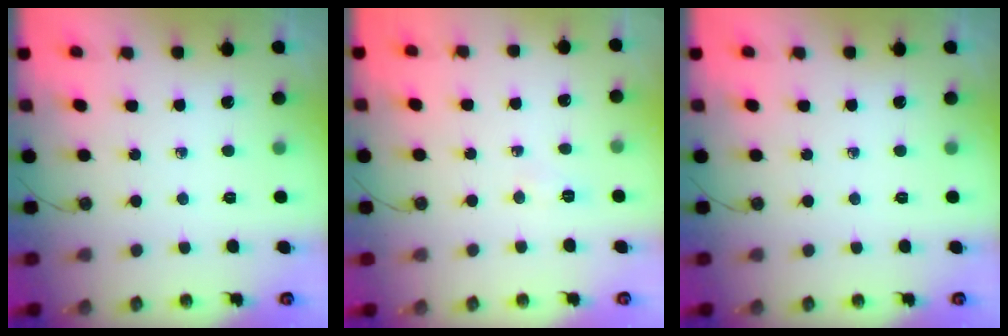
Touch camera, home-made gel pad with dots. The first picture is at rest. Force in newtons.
{"total": 4.9, "press": 3.1, "slide": 3.8}
{"total": 0.0}